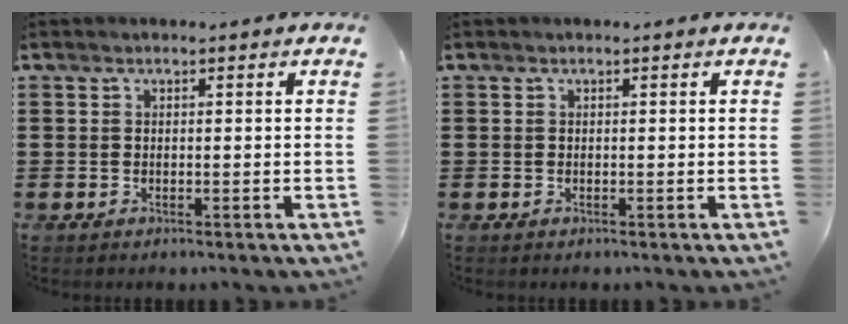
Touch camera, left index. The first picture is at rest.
{"total": 0.0}